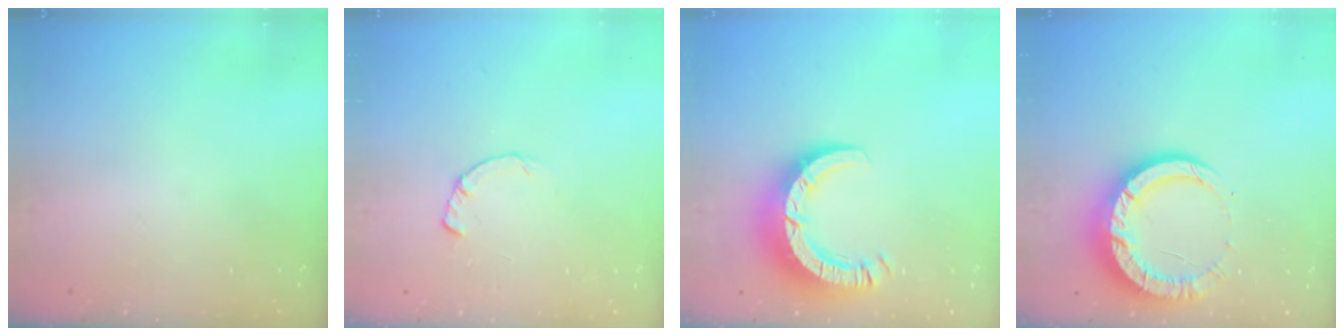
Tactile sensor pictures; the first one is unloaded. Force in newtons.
{"total": 0.8, "press": 0.8, "slide": 0.2}
{"total": 10.6, "press": 10.5, "slide": 1.0}
{"total": 14.0, "press": 13.9, "slide": 1.4}